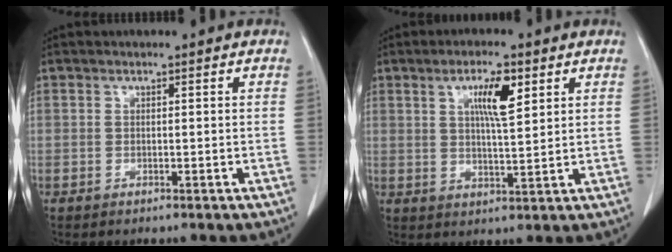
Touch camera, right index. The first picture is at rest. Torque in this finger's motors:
{"motor_torque": [0.55, 0.52, 0.17, 0.07]}